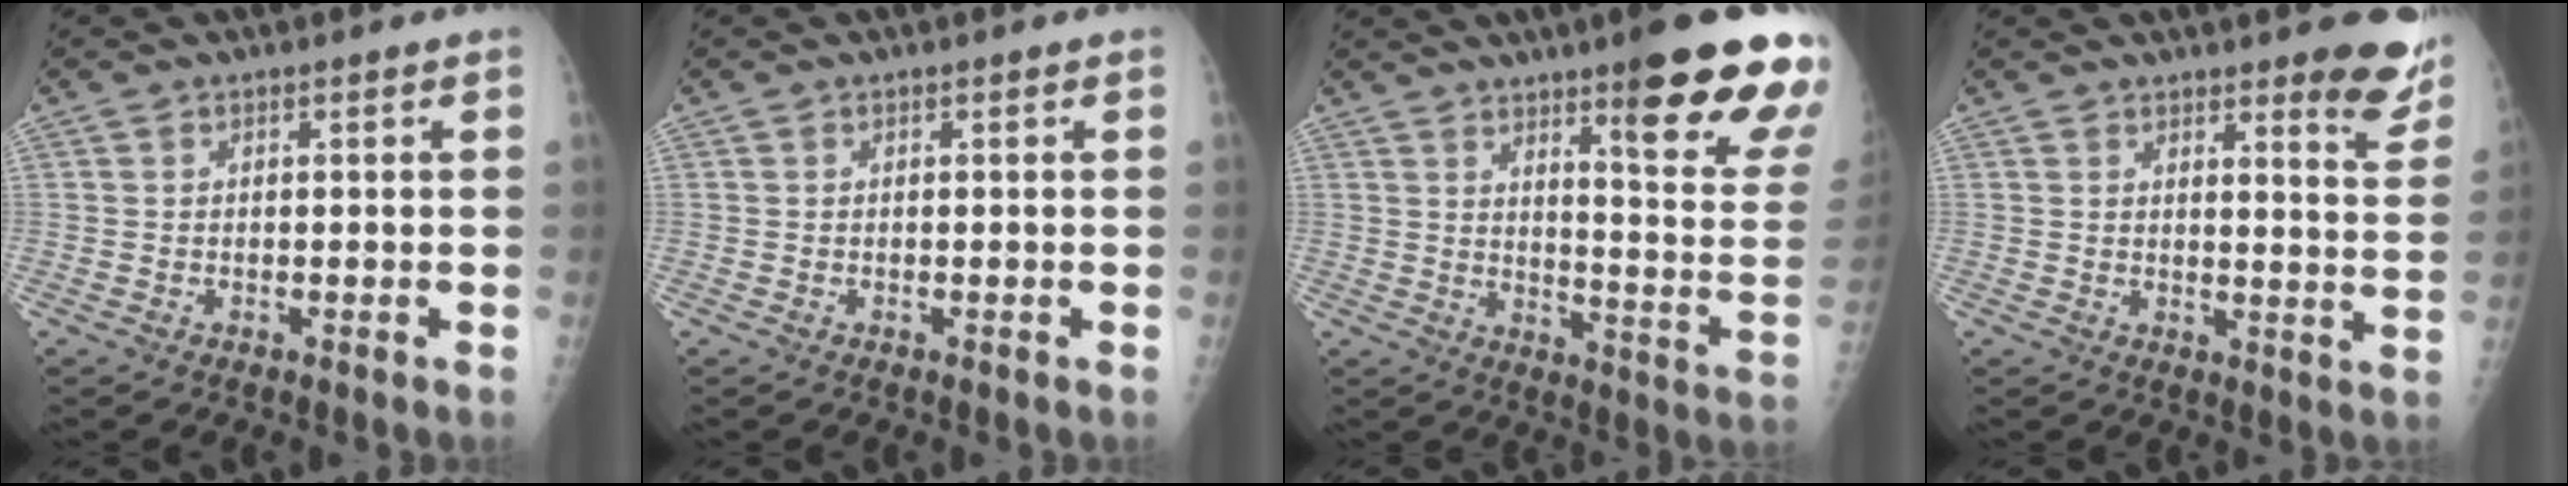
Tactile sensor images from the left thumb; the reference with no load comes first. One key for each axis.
{"total": 0.0}
{"total": 21.4, "fx": 13.2, "fy": 2.9, "fz": 16.6, "tx": -0.193, "ty": -0.070, "tz": 0.180}
{"total": 9.2, "fx": 7.0, "fy": 2.2, "fz": 5.6, "tx": -0.038, "ty": -0.045, "tz": 0.075}